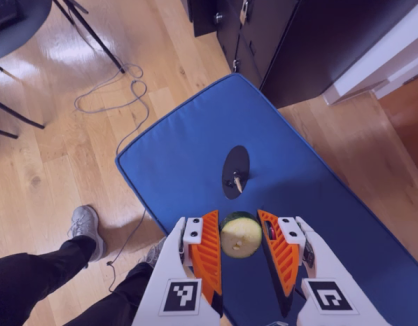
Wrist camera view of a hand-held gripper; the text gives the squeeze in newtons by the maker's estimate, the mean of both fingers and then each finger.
{"total": 7.2, "left": 6.3, "right": 8.1}